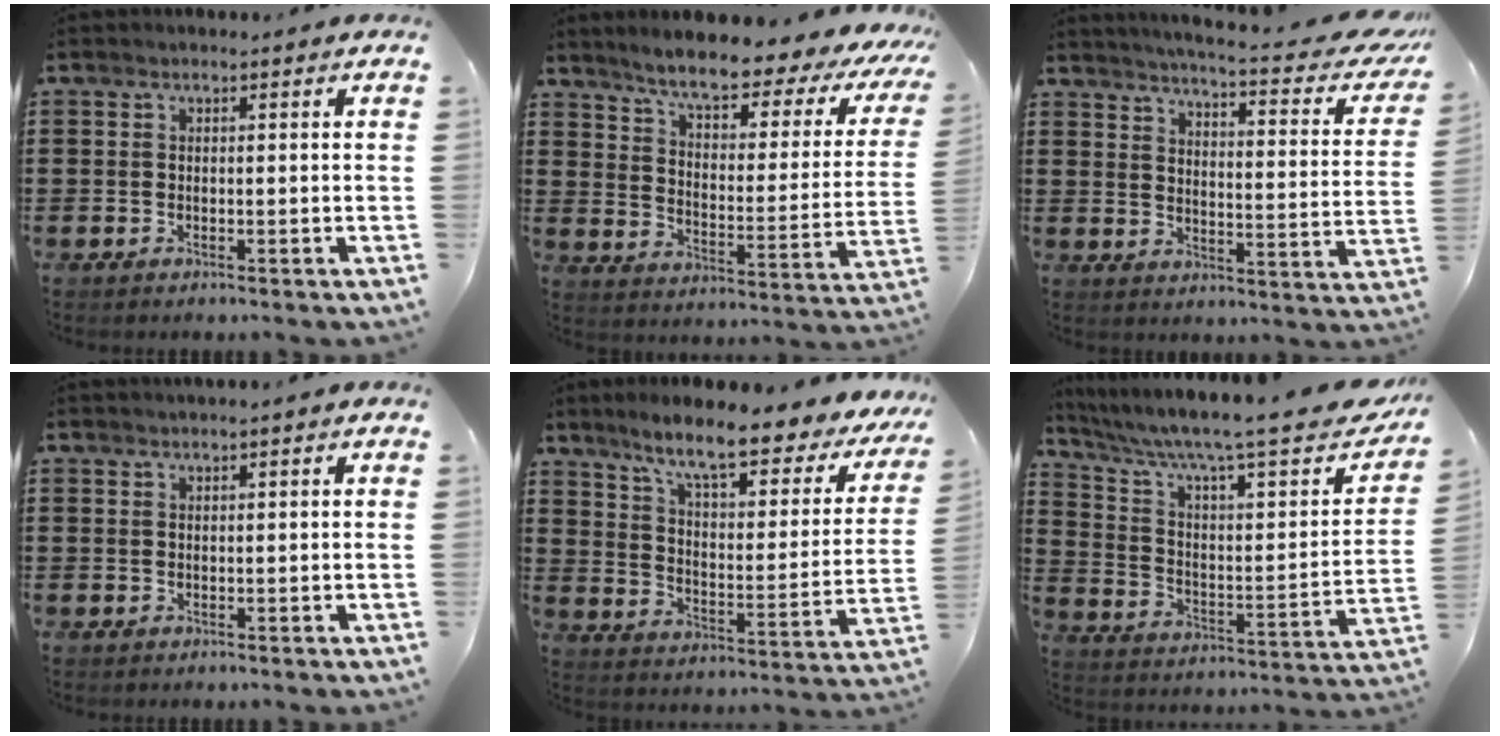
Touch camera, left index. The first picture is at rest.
{"total": 6.8, "force": [5.6, 0.5, 3.8], "torque": [-0.091, -0.039, 0.084]}
{"total": 5.0, "force": [4.3, -0.5, 2.4], "torque": [-0.051, -0.043, 0.064]}
{"total": 0.0}
{"total": 8.9, "force": [7.1, 0.5, 5.3], "torque": [-0.114, -0.049, 0.111]}
{"total": 9.7, "force": [7.1, 1.4, 6.4], "torque": [-0.133, -0.046, 0.110]}